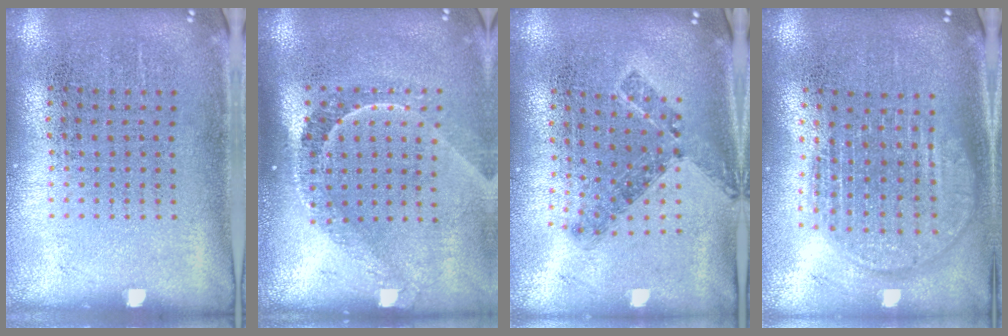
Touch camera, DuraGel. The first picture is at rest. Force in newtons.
{"total": 2.2, "press": 1.5, "slide": 1.5}
{"total": 0.8, "press": 0.7, "slide": 0.3}
{"total": 1.8, "press": 1.5, "slide": 0.9}